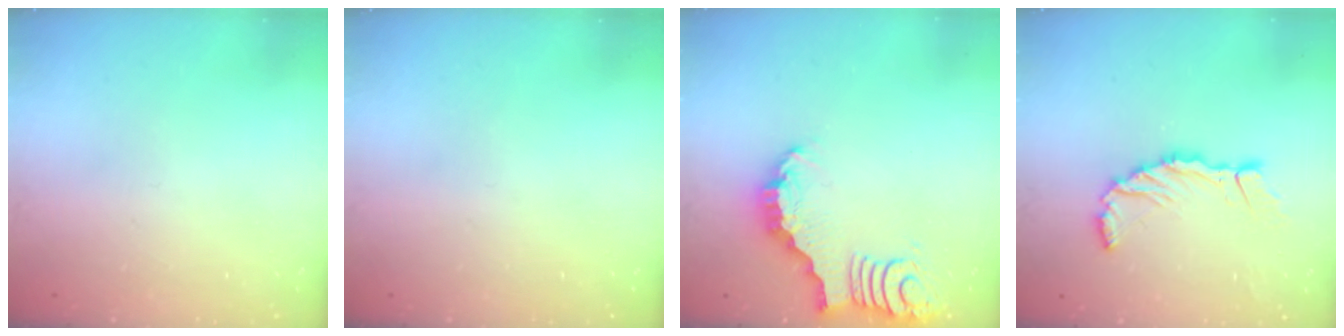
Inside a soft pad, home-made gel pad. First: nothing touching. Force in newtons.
{"total": 0.0}
{"total": 2.8, "press": 2.7, "slide": 0.5}
{"total": 8.2, "press": 8.0, "slide": 1.5}